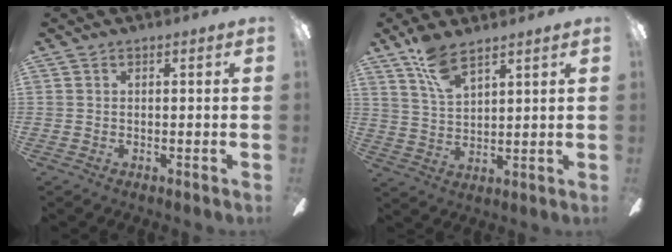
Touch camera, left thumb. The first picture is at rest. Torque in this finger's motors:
{"motor_torque": [1.04, 0.61, 1.13, -0.91, 0.04]}